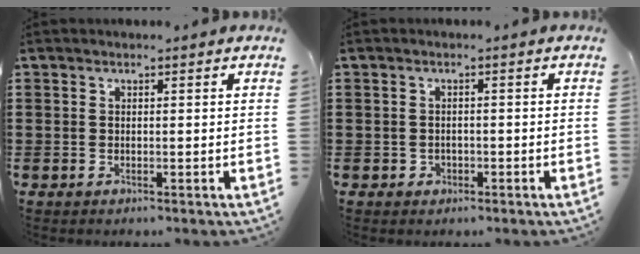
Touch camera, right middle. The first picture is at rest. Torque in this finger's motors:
{"motor_torque": [0.85, 0.02, -0.01, 0.02]}